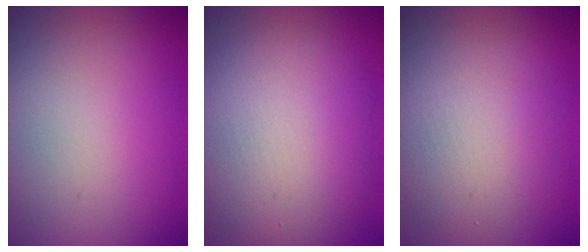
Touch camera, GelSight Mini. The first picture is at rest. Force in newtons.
{"total": 8.4, "press": 8.3, "slide": 0.7}
{"total": 4.2, "press": 4.2, "slide": 0.2}